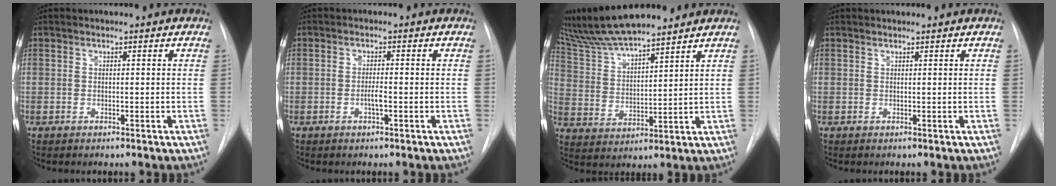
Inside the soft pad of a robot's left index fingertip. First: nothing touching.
{"total": 1.5, "force": [-0.5, 0.1, 1.4], "torque": [-0.028, 0.000, -0.011]}
{"total": 13.9, "force": [12.6, 1.5, 5.6], "torque": [-0.104, 0.018, 0.229]}
{"total": 0.7, "force": [0.7, 0.0, 0.0], "torque": [-0.007, 0.008, 0.014]}